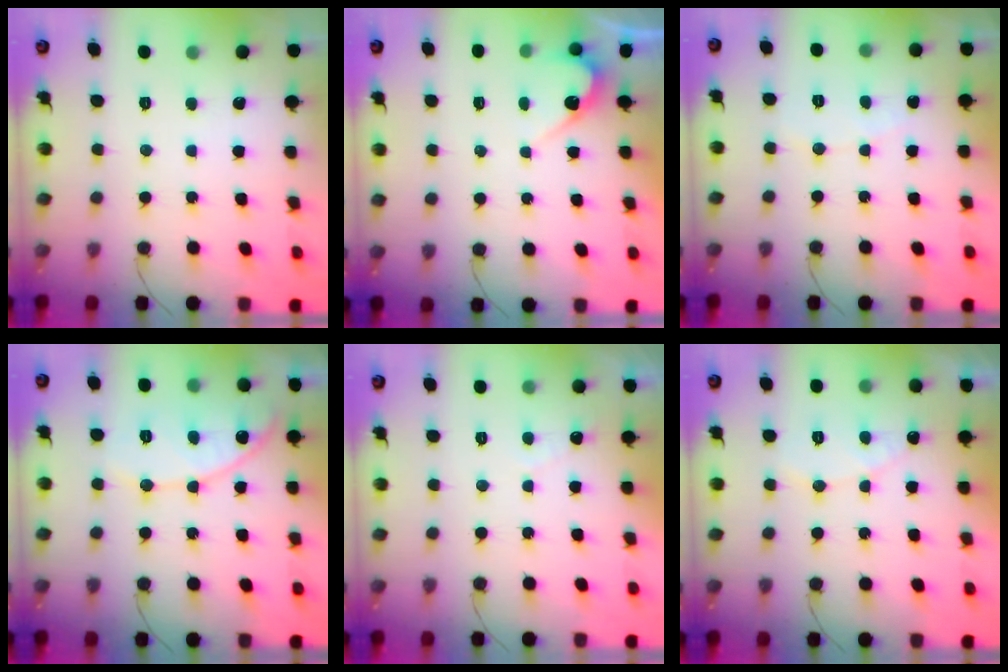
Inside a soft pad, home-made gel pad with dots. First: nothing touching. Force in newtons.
{"total": 5.9, "press": 5.9, "slide": 0.2}
{"total": 3.3, "press": 3.3, "slide": 0.3}
{"total": 11.2, "press": 11.2, "slide": 0.9}
{"total": 2.5, "press": 2.5, "slide": 0.1}
{"total": 6.6, "press": 6.6, "slide": 0.5}